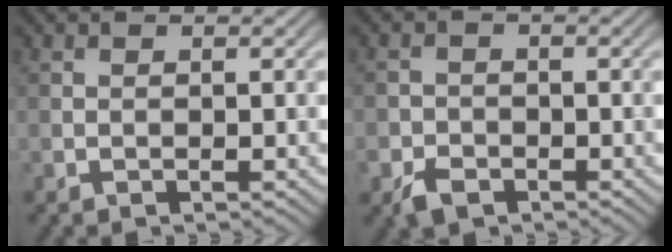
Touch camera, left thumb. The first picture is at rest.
{"total": 3.0, "force": [-1.8, 2.0, 1.2], "torque": [-0.023, -0.007, -0.043]}